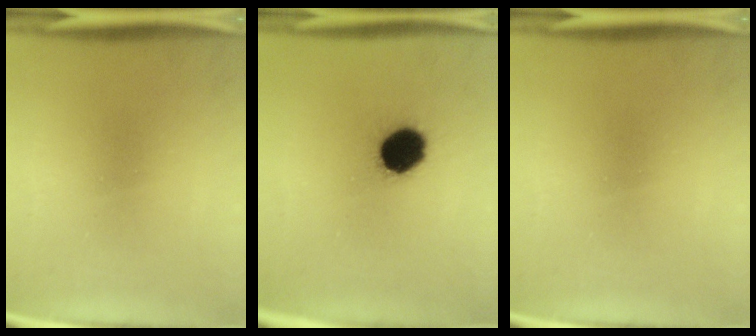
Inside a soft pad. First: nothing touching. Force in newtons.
{"total": 10.7}
{"total": 0.0}